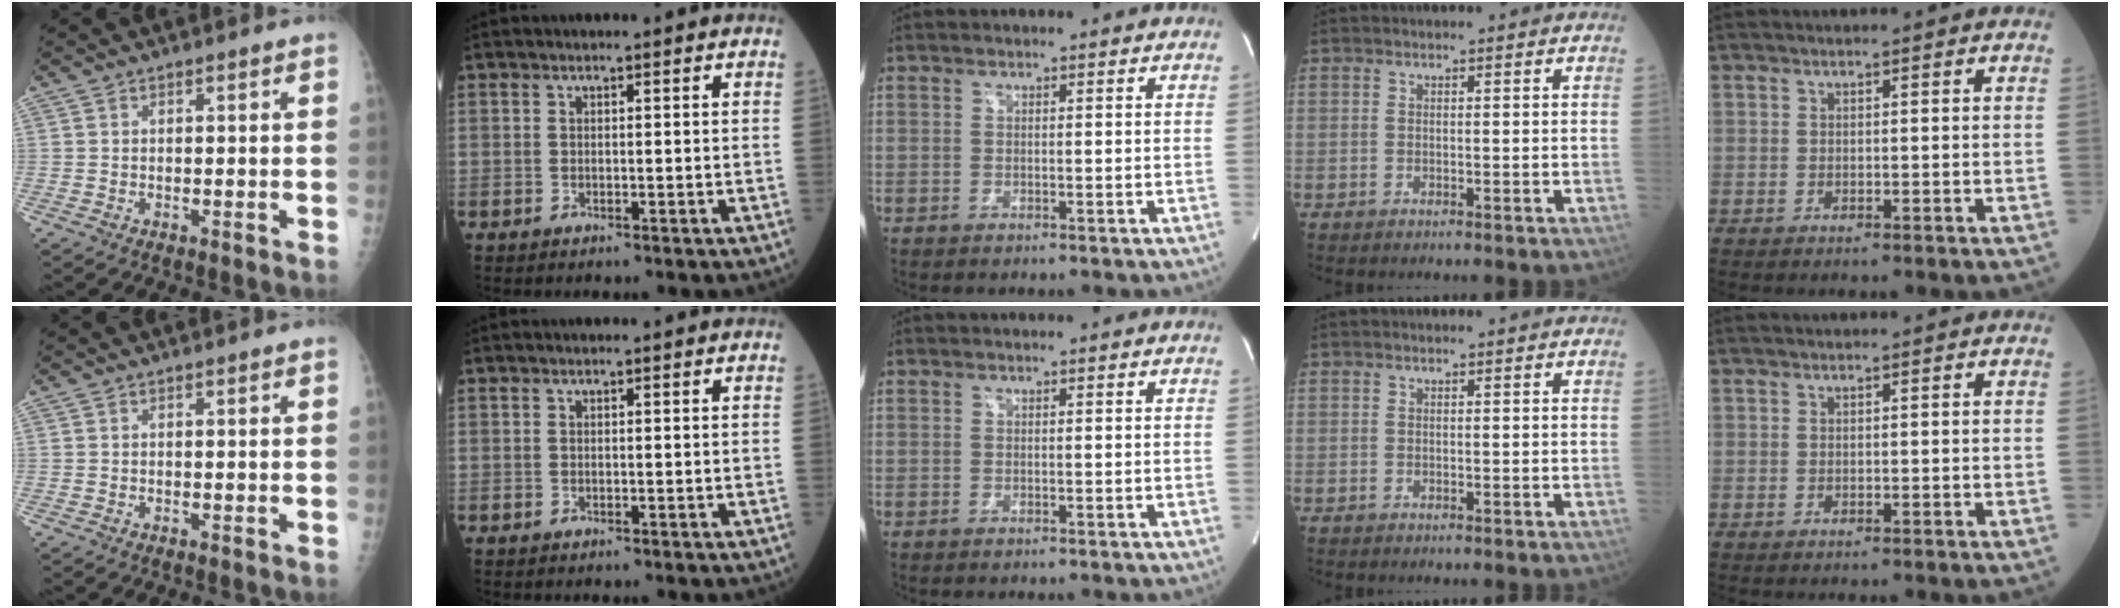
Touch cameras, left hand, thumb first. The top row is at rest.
{}